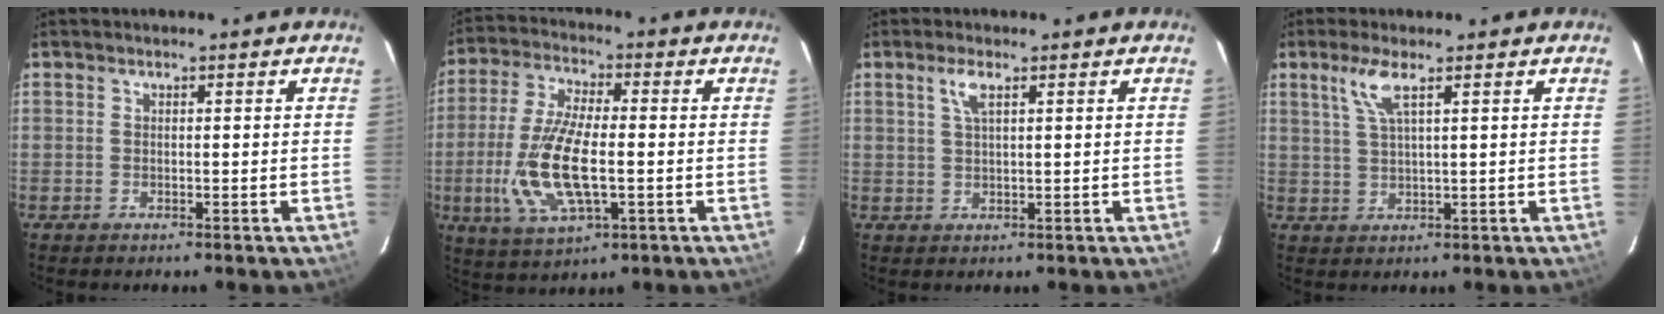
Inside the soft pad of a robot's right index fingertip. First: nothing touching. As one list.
[{"total": 14.2, "force": [-2.6, 5.0, 13.0], "torque": [-0.273, -0.010, -0.048]}, {"total": 2.8, "force": [1.4, 0.7, 2.3], "torque": [-0.046, 0.005, 0.028]}, {"total": 4.4, "force": [2.4, 0.4, 3.7], "torque": [-0.079, 0.003, 0.052]}]